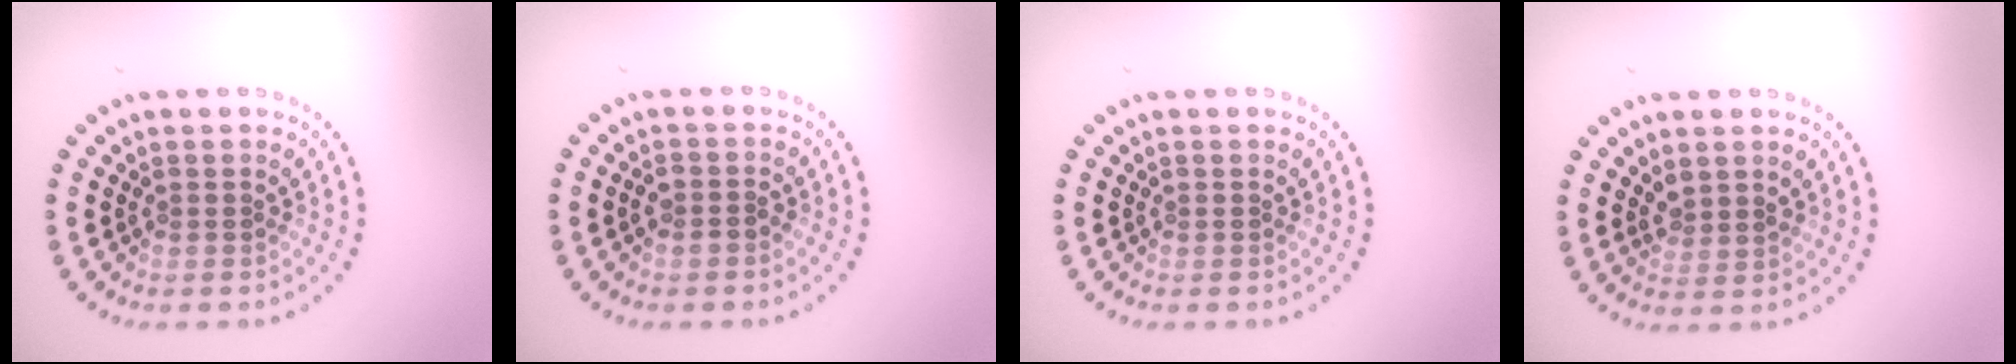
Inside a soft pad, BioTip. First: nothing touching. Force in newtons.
{"total": 1.2, "press": 1.1, "slide": 0.5}
{"total": 0.0}
{"total": 1.3, "press": 1.1, "slide": 0.7}